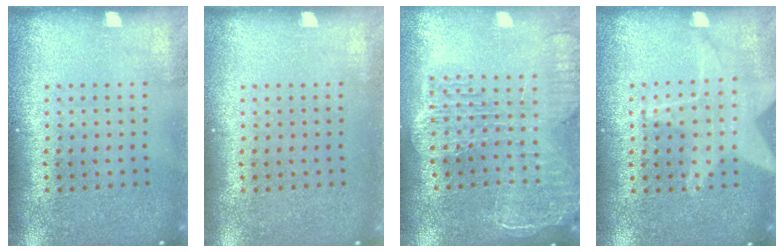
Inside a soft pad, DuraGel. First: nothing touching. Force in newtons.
{"total": 0.0}
{"total": 2.3, "press": 2.0, "slide": 1.1}
{"total": 1.2, "press": 1.2, "slide": 0.3}